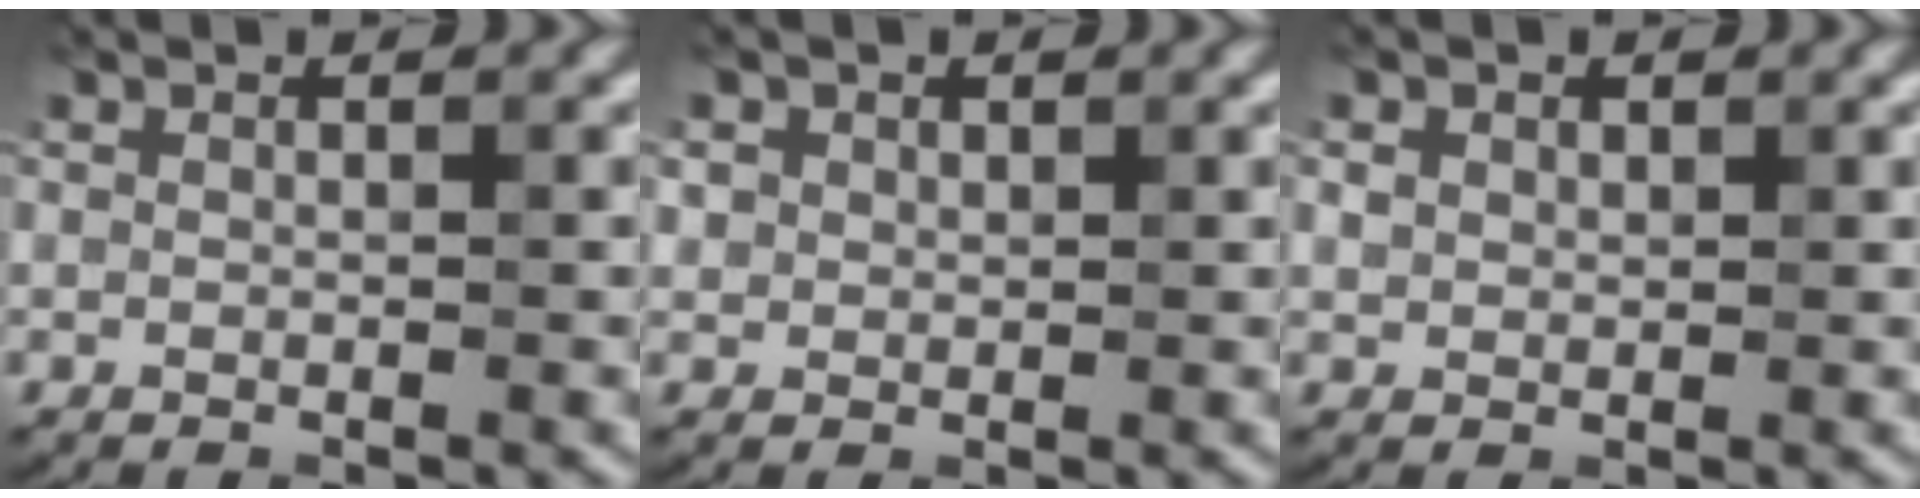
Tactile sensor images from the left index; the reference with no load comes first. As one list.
[{"total": 1.3, "force": [0.5, 1.2, 0.2], "torque": [-0.004, -0.006, 0.014]}, {"total": 1.1, "force": [0.5, 0.9, 0.3], "torque": [-0.009, -0.002, 0.011]}]